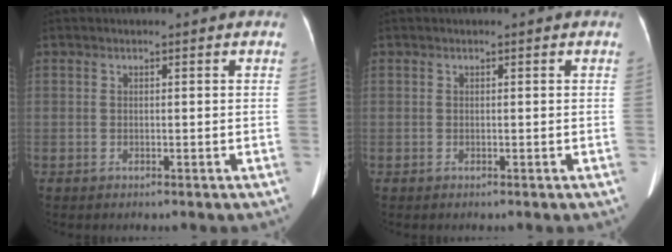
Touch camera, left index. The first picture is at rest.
{"total": 0.0}